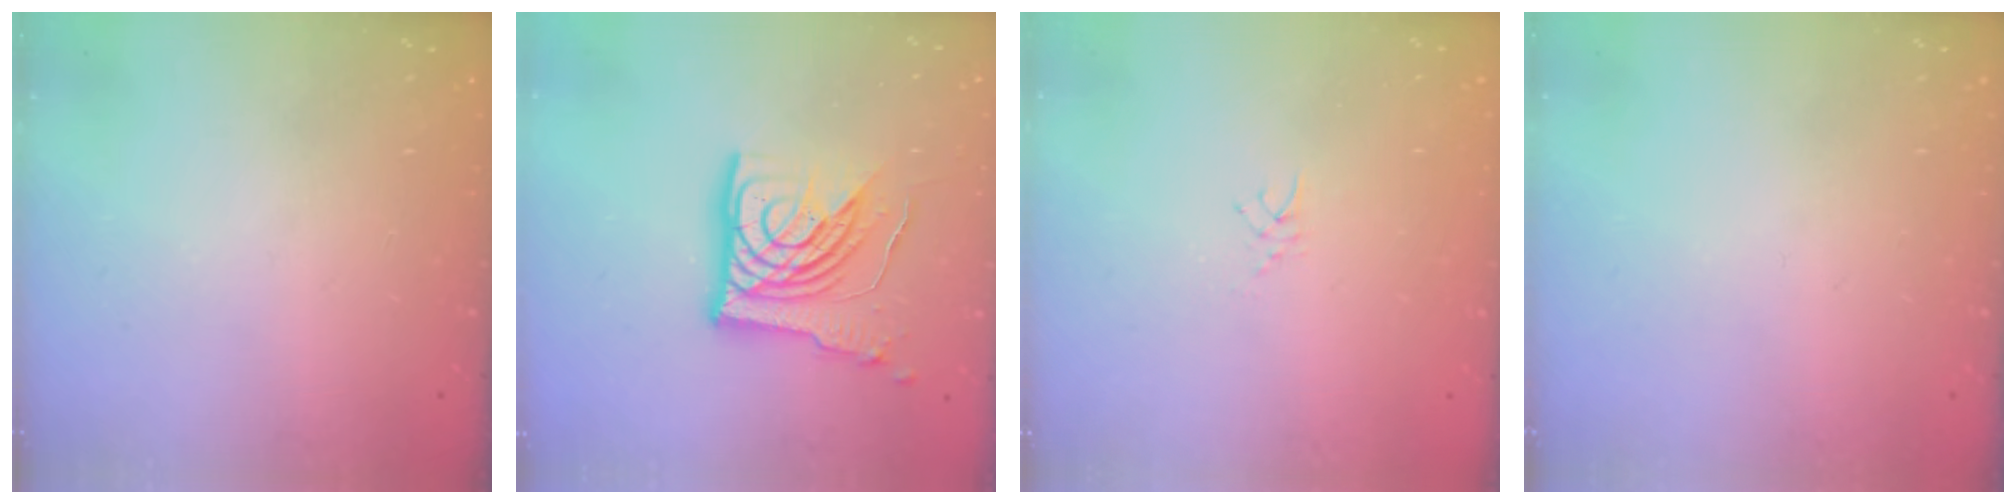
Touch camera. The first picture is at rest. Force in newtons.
{"total": 15.7, "press": 15.6, "slide": 1.8}
{"total": 2.4, "press": 2.4, "slide": 0.4}
{"total": 0.0}